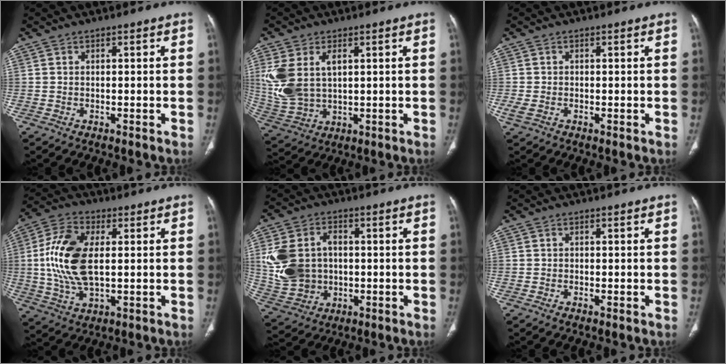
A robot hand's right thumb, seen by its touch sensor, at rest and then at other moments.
{"total": 12.4, "force": [3.0, 7.7, 9.2], "torque": [-0.206, -0.002, 0.074]}
{"total": 2.0, "force": [-0.6, 1.3, 1.5], "torque": [-0.041, 0.002, -0.009]}
{"total": 14.3, "force": [1.2, 7.6, 12.0], "torque": [-0.254, 0.005, 0.023]}
{"total": 14.1, "force": [0.8, 11.1, 8.7], "torque": [-0.164, 0.010, 0.031]}
{"total": 0.7, "force": [-0.3, 0.3, 0.6], "torque": [-0.012, -0.002, -0.008]}